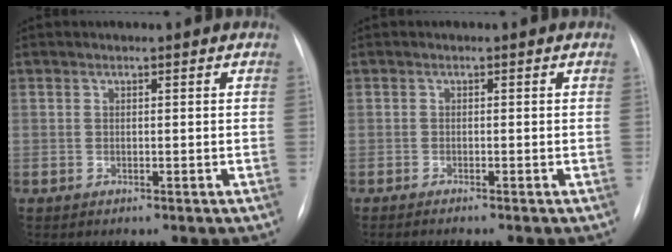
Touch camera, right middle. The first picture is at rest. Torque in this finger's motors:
{"motor_torque": [0.62, -0.88, -0.01, 0.00]}